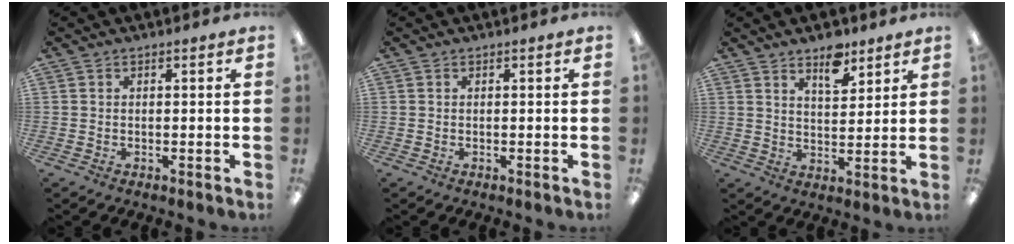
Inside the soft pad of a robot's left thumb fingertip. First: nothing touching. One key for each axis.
{"total": 0.0}
{"total": 7.8, "fx": 5.6, "fy": 3.6, "fz": 3.9, "tx": -0.044, "ty": -0.033, "tz": 0.095}